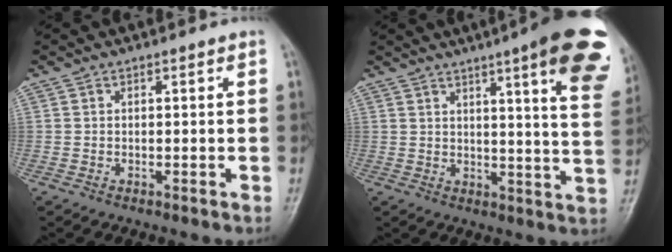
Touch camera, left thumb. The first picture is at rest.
{"total": 19.4, "force": [10.9, 2.8, 15.8], "torque": [-0.181, -0.038, 0.121]}